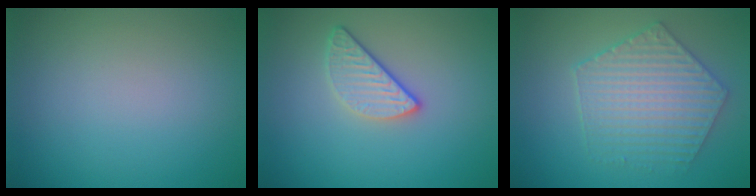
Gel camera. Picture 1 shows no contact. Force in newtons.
{"total": 2.7, "press": 2.3, "slide": 1.3}
{"total": 5.0, "press": 4.3, "slide": 2.6}